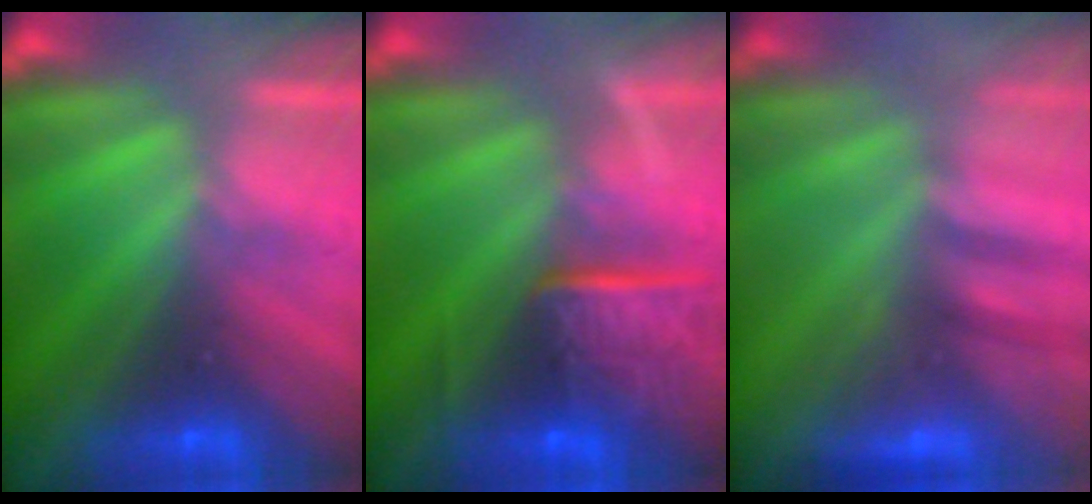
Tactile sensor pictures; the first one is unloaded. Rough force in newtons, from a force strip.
{"total": 7.6}
{"total": 2.4}